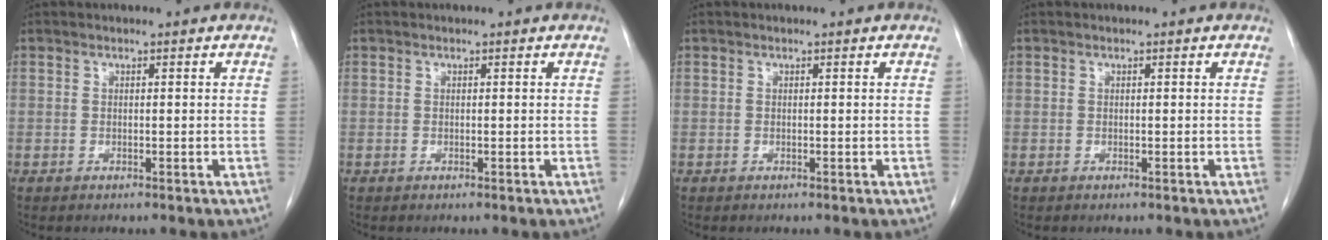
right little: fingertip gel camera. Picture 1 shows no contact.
{"total": 0.0}
{"total": 0.0}
{"total": 0.0}